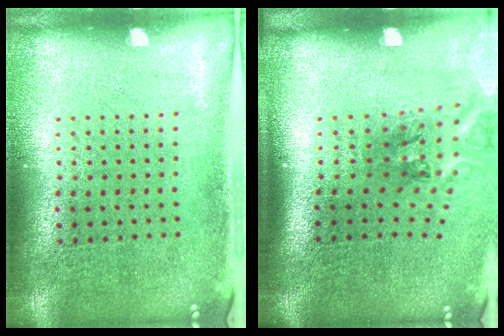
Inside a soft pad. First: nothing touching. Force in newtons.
{"total": 1.8, "press": 1.2, "slide": 1.3}